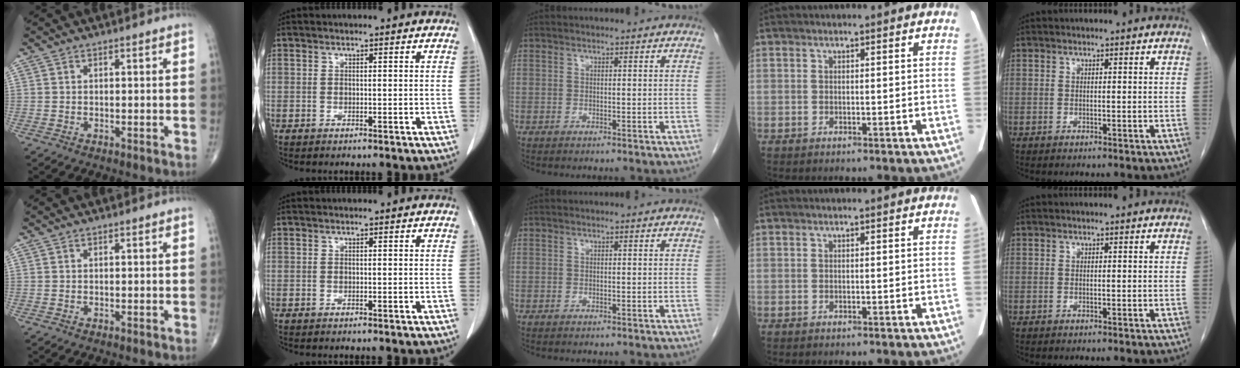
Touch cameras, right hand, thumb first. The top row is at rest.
{}